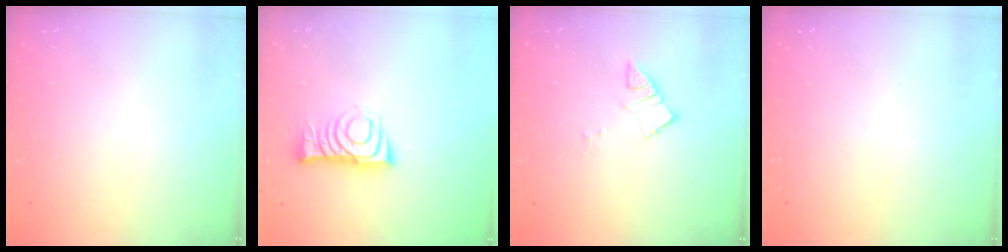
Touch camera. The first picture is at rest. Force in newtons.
{"total": 9.0, "press": 9.0, "slide": 1.1}
{"total": 5.8, "press": 5.8, "slide": 0.3}
{"total": 0.0}